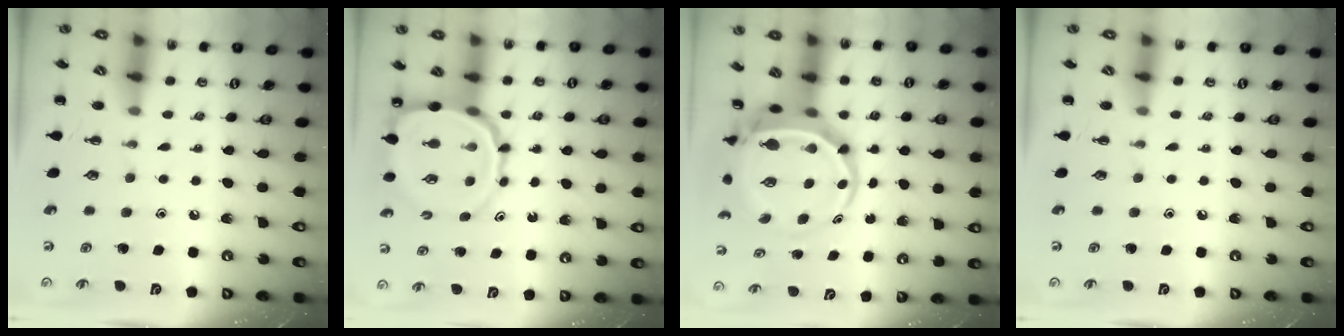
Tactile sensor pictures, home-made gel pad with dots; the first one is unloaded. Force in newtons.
{"total": 12.2, "press": 11.7, "slide": 3.2}
{"total": 7.1, "press": 6.9, "slide": 2.0}
{"total": 0.0}